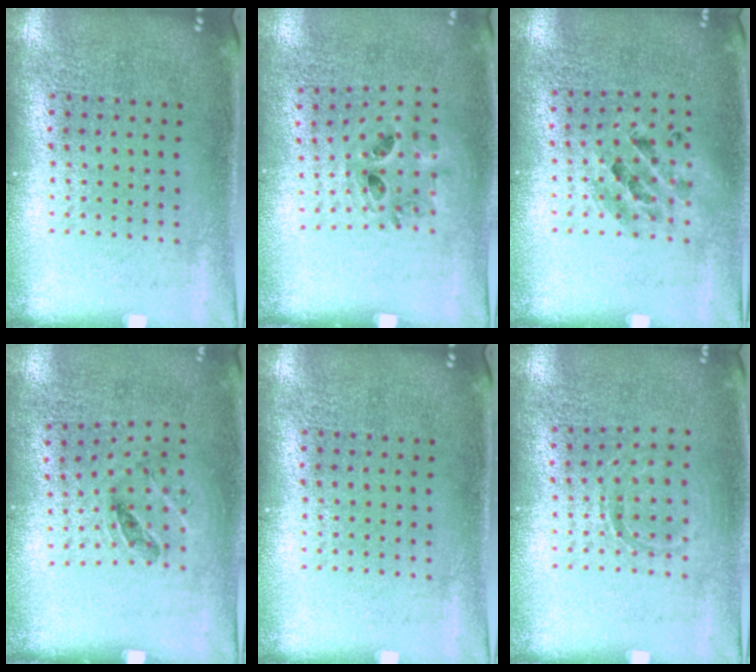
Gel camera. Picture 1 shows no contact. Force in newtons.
{"total": 1.0, "press": 0.8, "slide": 0.5}
{"total": 0.9, "press": 0.9, "slide": 0.2}
{"total": 1.3, "press": 0.8, "slide": 1.1}
{"total": 0.0}
{"total": 0.8, "press": 0.8, "slide": 0.3}